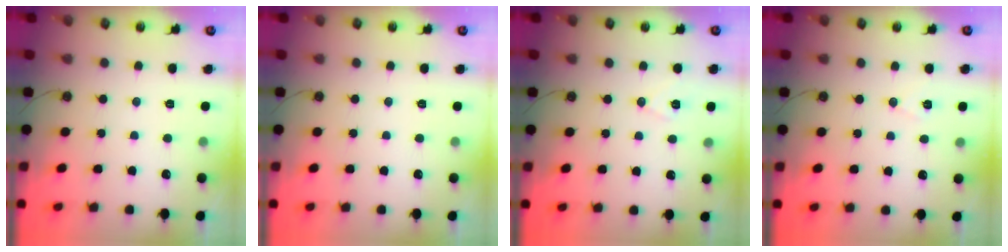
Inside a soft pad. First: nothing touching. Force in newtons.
{"total": 0.0}
{"total": 7.0, "press": 6.0, "slide": 3.7}
{"total": 6.5, "press": 4.6, "slide": 4.6}